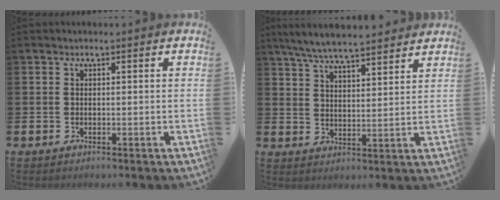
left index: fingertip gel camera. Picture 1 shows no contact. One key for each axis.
{"total": 6.8, "fx": 6.5, "fy": 0.6, "fz": 2.0, "tx": -0.066, "ty": -0.027, "tz": 0.118}